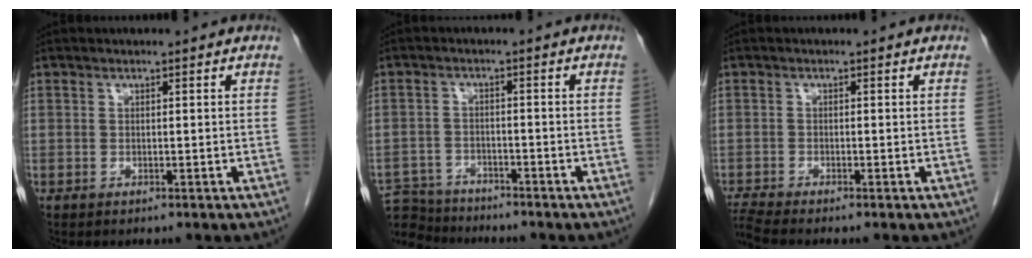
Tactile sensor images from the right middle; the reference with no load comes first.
{"total": 8.1, "force": [-7.9, 2.0, 0.7], "torque": [-0.018, 0.002, -0.136]}
{"total": 2.8, "force": [-2.6, -0.9, 0.5], "torque": [-0.027, -0.015, -0.053]}